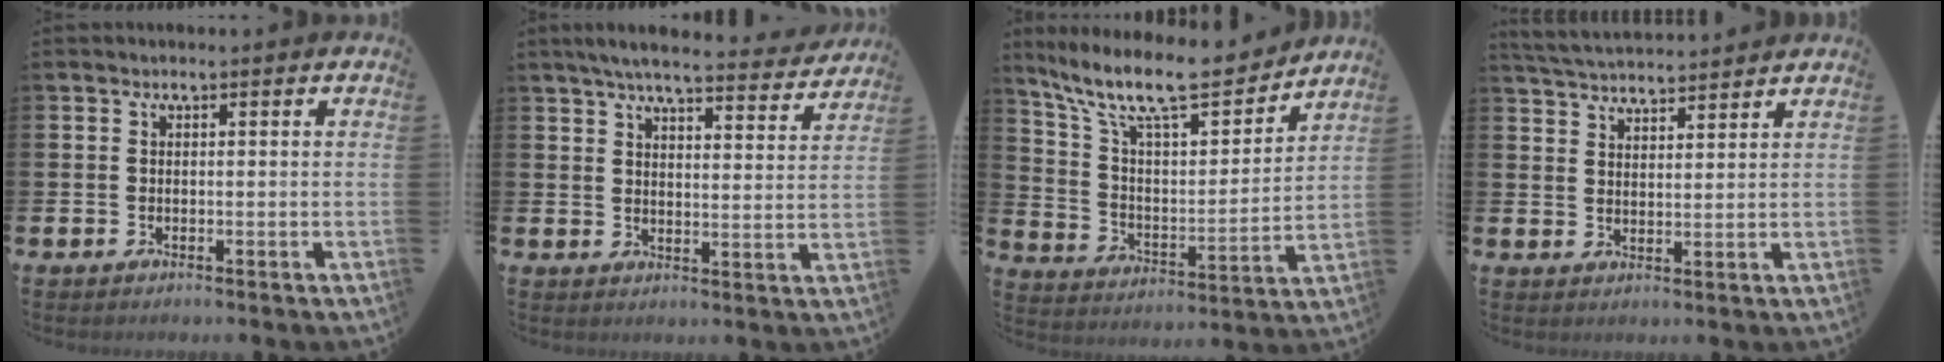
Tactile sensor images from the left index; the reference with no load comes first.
{"total": 6.1, "force": [5.7, 0.5, 2.1], "torque": [-0.048, -0.034, 0.097]}
{"total": 12.2, "force": [10.5, 2.8, 5.5], "torque": [-0.136, -0.068, 0.180]}
{"total": 4.3, "force": [4.3, 0.3, 0.2], "torque": [-0.023, -0.023, 0.078]}